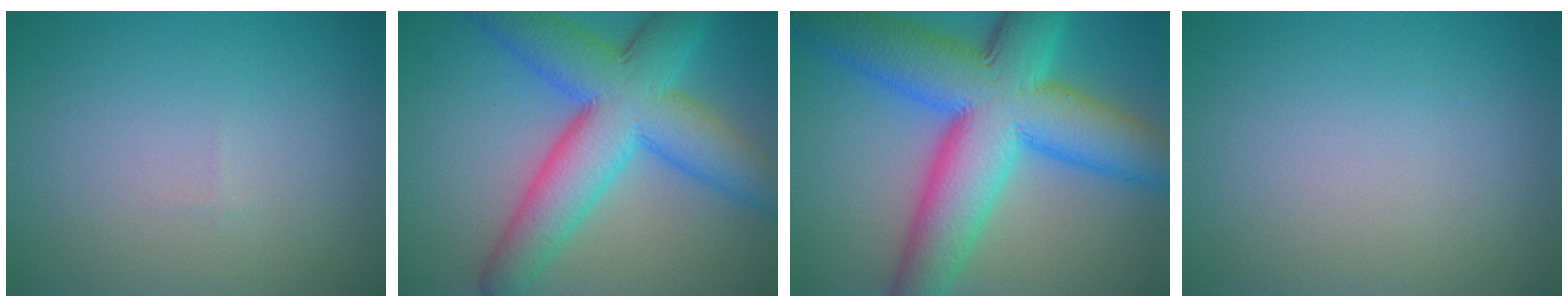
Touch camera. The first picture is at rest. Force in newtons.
{"total": 10.6, "press": 10.6, "slide": 0.2}
{"total": 14.2, "press": 14.1, "slide": 0.3}
{"total": 0.0}